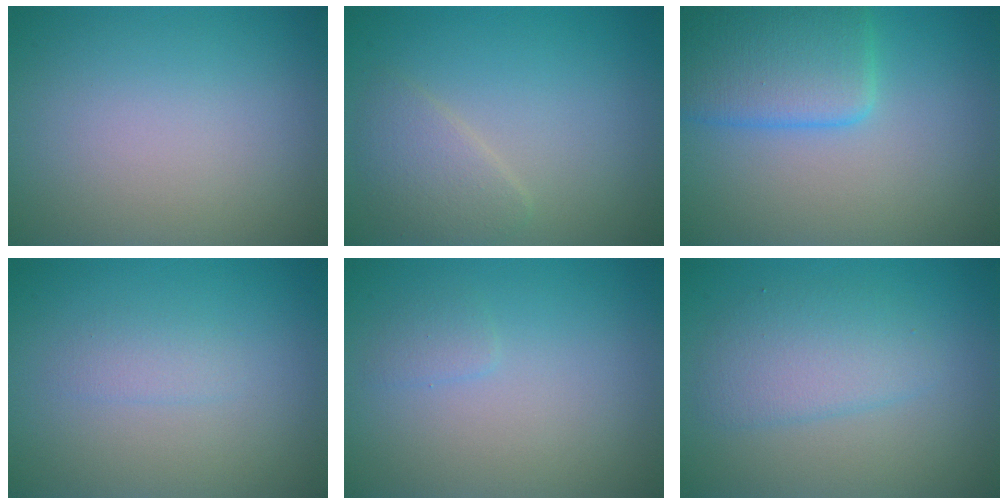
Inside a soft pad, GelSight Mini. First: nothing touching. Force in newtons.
{"total": 2.4, "press": 2.4, "slide": 0.1}
{"total": 4.8, "press": 4.8, "slide": 0.2}
{"total": 1.1, "press": 1.1, "slide": 0.0}
{"total": 0.8, "press": 0.8, "slide": 0.0}
{"total": 3.2, "press": 3.2, "slide": 0.0}